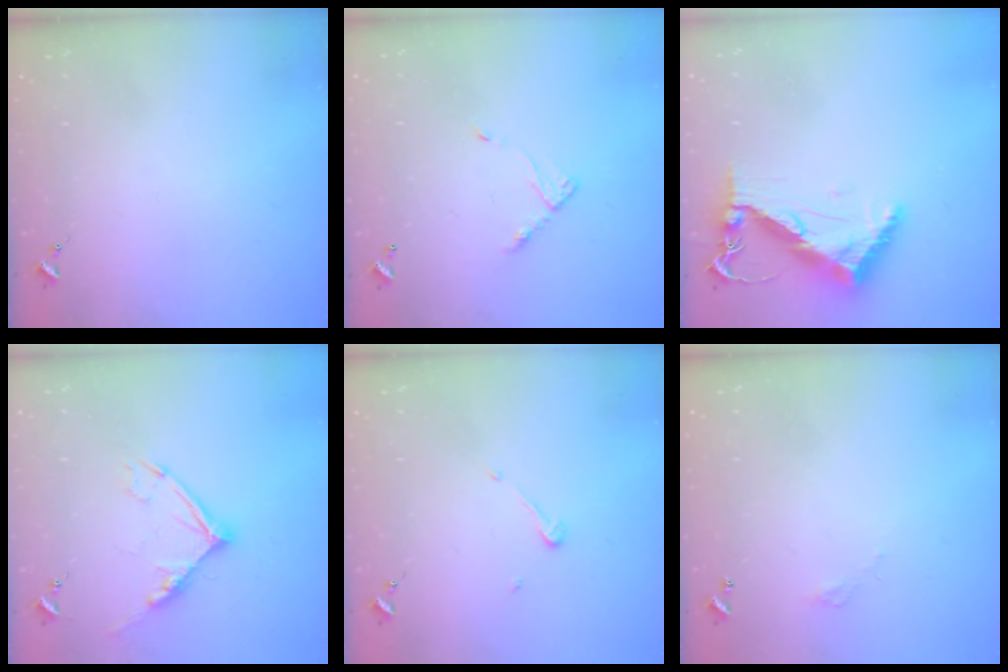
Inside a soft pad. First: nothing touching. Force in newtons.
{"total": 7.3, "press": 7.3, "slide": 0.6}
{"total": 11.1, "press": 11.0, "slide": 1.3}
{"total": 10.7, "press": 10.6, "slide": 1.1}
{"total": 3.8, "press": 3.8, "slide": 0.3}
{"total": 2.7, "press": 2.7, "slide": 0.2}